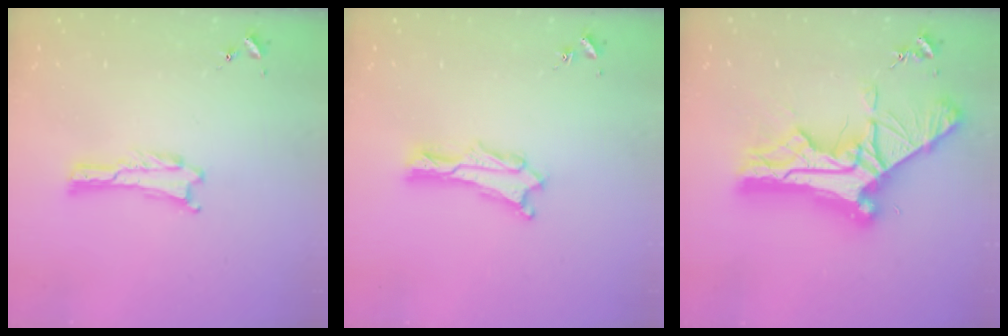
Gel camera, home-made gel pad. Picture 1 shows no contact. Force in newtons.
{"total": 1.5, "press": 1.4, "slide": 0.2}
{"total": 14.5, "press": 14.5, "slide": 1.5}